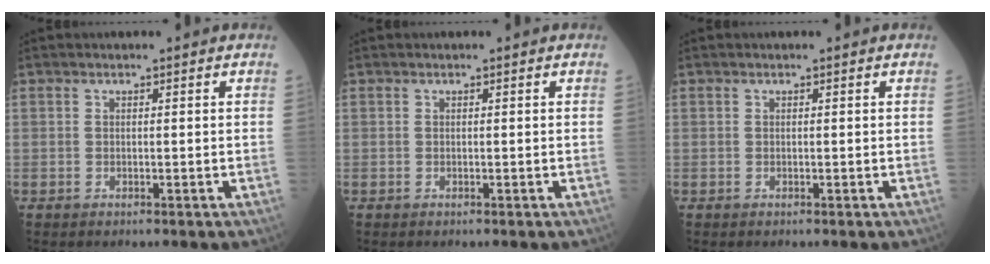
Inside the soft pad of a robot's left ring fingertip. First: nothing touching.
{"total": 0.0}
{"total": 0.0}